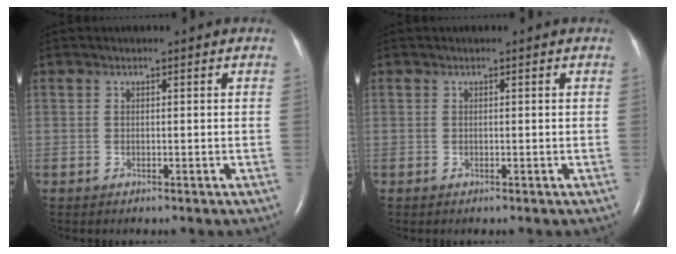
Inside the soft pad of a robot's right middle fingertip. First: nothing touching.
{"total": 0.0}